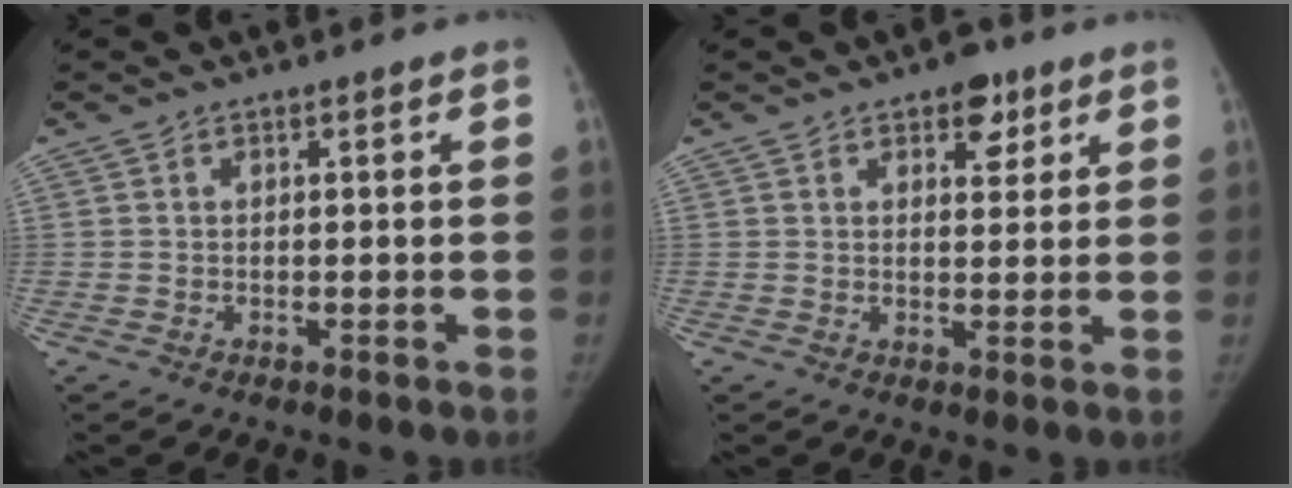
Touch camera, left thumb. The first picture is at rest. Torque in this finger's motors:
{"motor_torque": [0.64, -0.22, 0.83, -0.54, 0.15]}